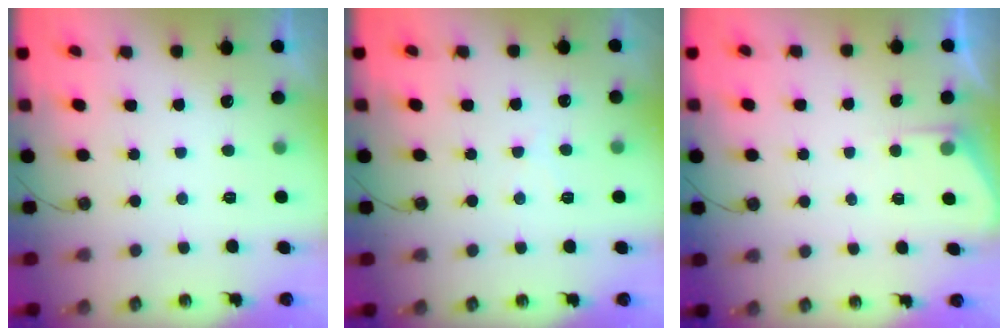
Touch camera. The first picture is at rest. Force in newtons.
{"total": 5.6, "press": 5.5, "slide": 1.0}
{"total": 3.0, "press": 2.9, "slide": 0.4}